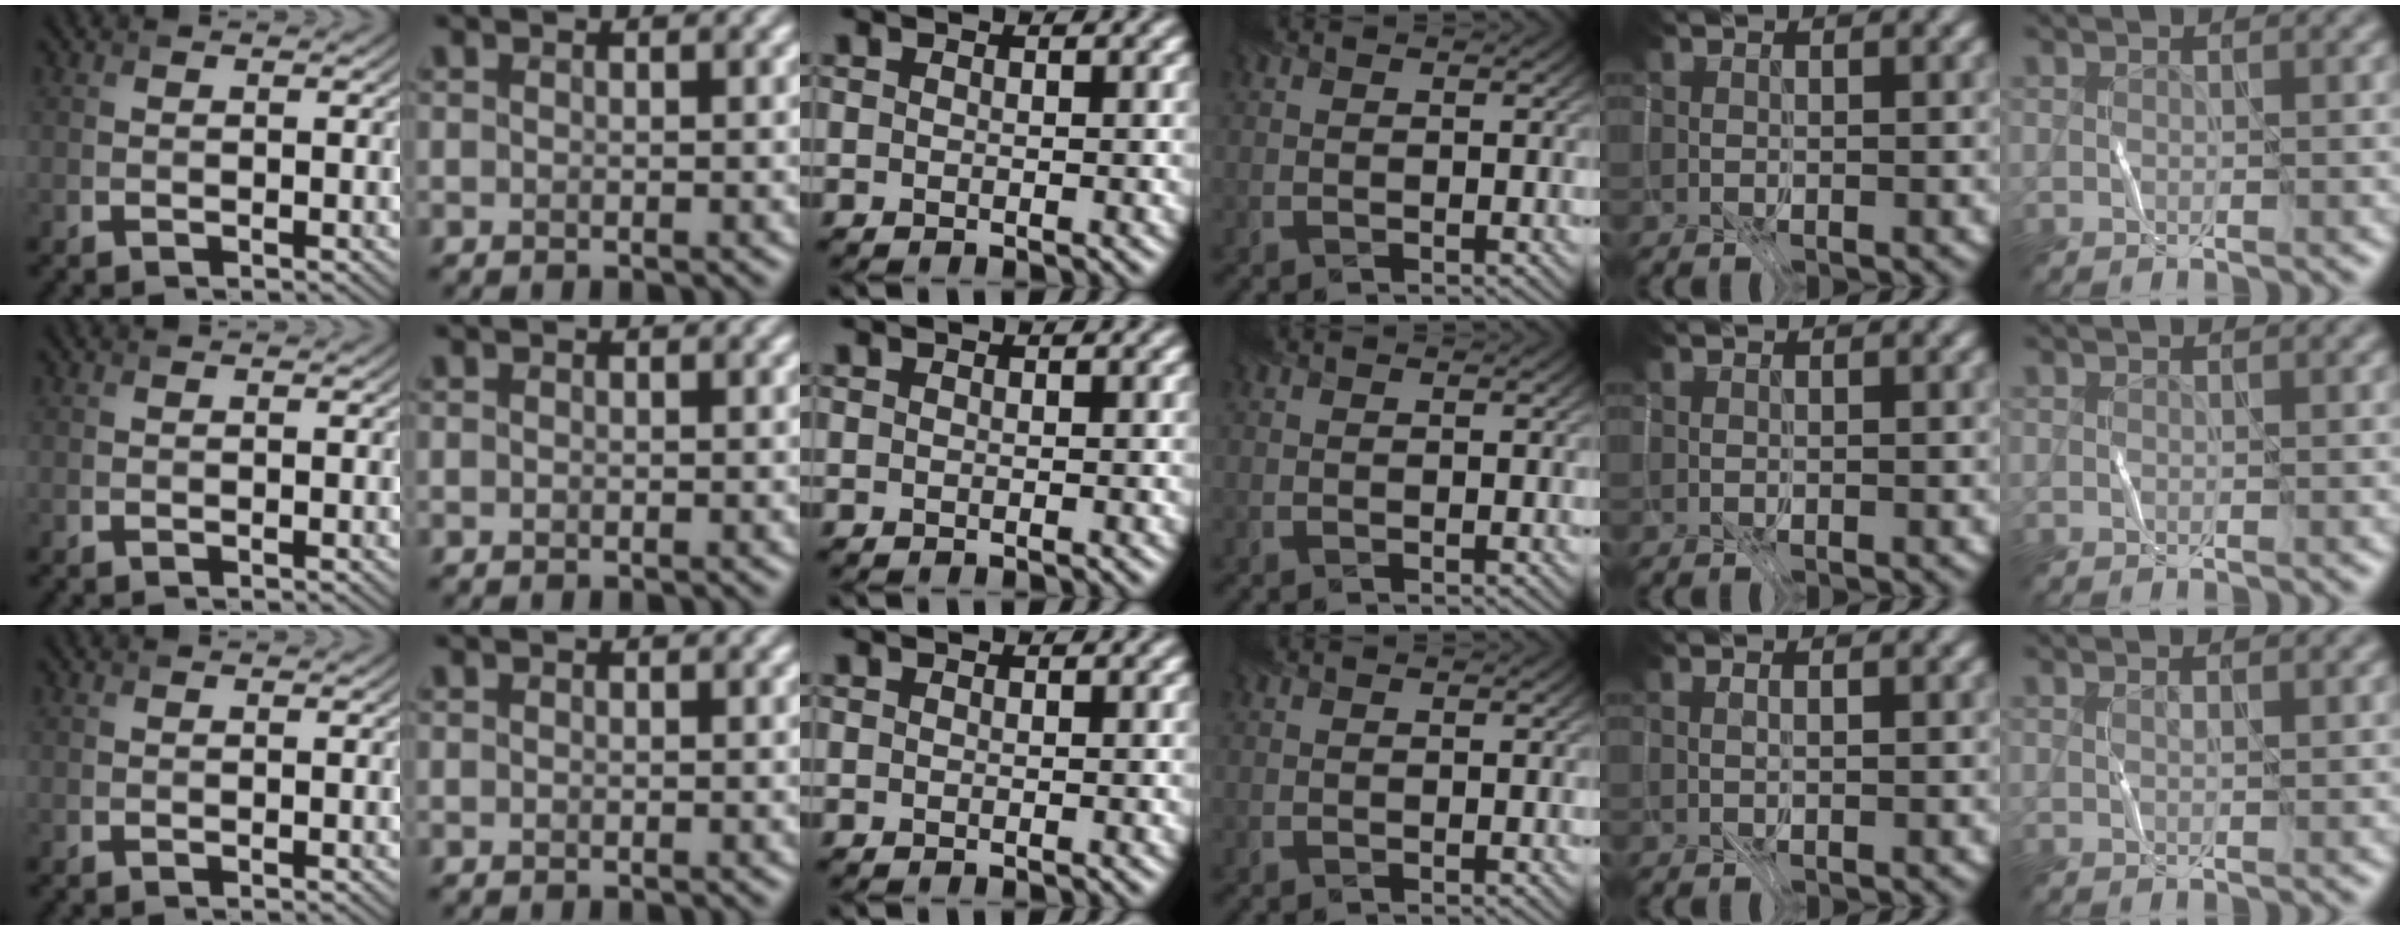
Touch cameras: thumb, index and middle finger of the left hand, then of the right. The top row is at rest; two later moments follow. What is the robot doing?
{"motion": "fold", "object": "coffee filter"}